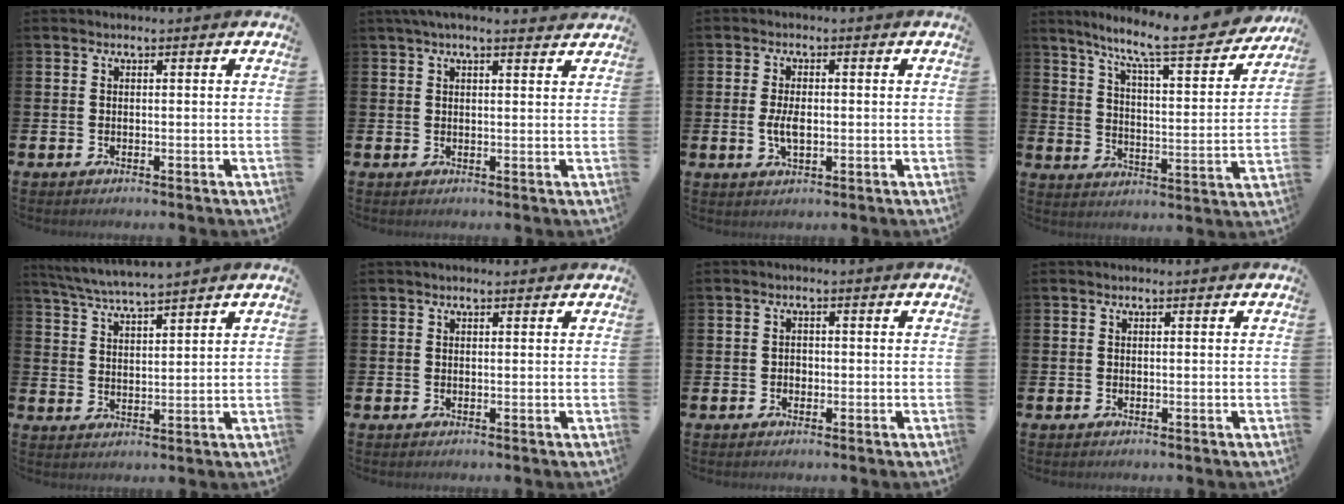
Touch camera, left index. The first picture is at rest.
{"total": 2.8, "force": [2.5, 0.2, 1.3], "torque": [-0.029, -0.001, 0.044]}
{"total": 3.5, "force": [-0.2, 1.7, 3.0], "torque": [-0.047, 0.000, -0.007]}
{"total": 9.7, "force": [8.5, 0.7, 4.6], "torque": [-0.110, -0.060, 0.137]}
{"total": 5.1, "force": [5.0, -0.3, 1.1], "torque": [-0.042, -0.022, 0.090]}
{"total": 0.6, "force": [0.6, 0.1, 0.2], "torque": [0.005, -0.001, 0.008]}
{"total": 1.1, "force": [-0.3, 1.0, 0.4], "torque": [-0.006, 0.004, -0.008]}
{"total": 0.0}